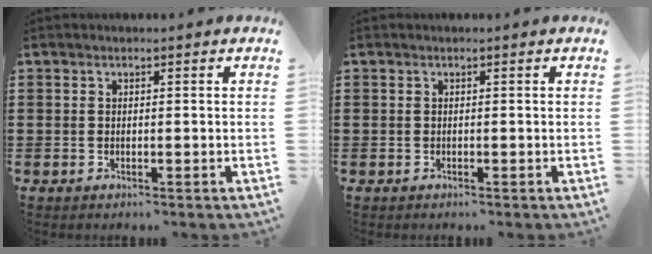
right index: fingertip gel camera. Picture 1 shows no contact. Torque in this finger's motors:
{"motor_torque": [0.22, 0.04, 0.05, 0.01]}